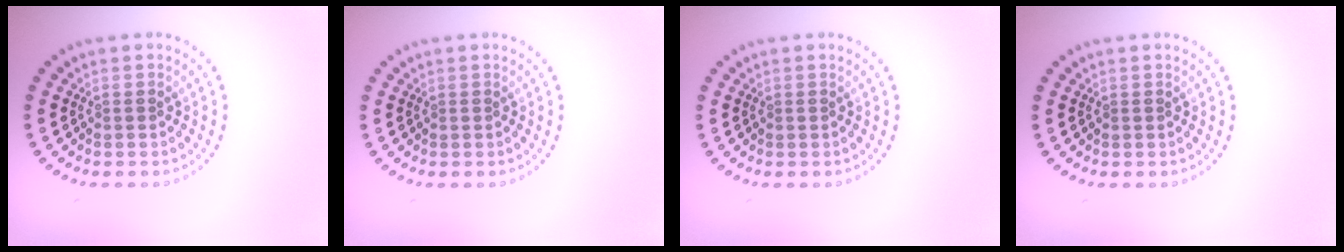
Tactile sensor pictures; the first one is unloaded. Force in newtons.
{"total": 0.0}
{"total": 0.0}
{"total": 0.0}